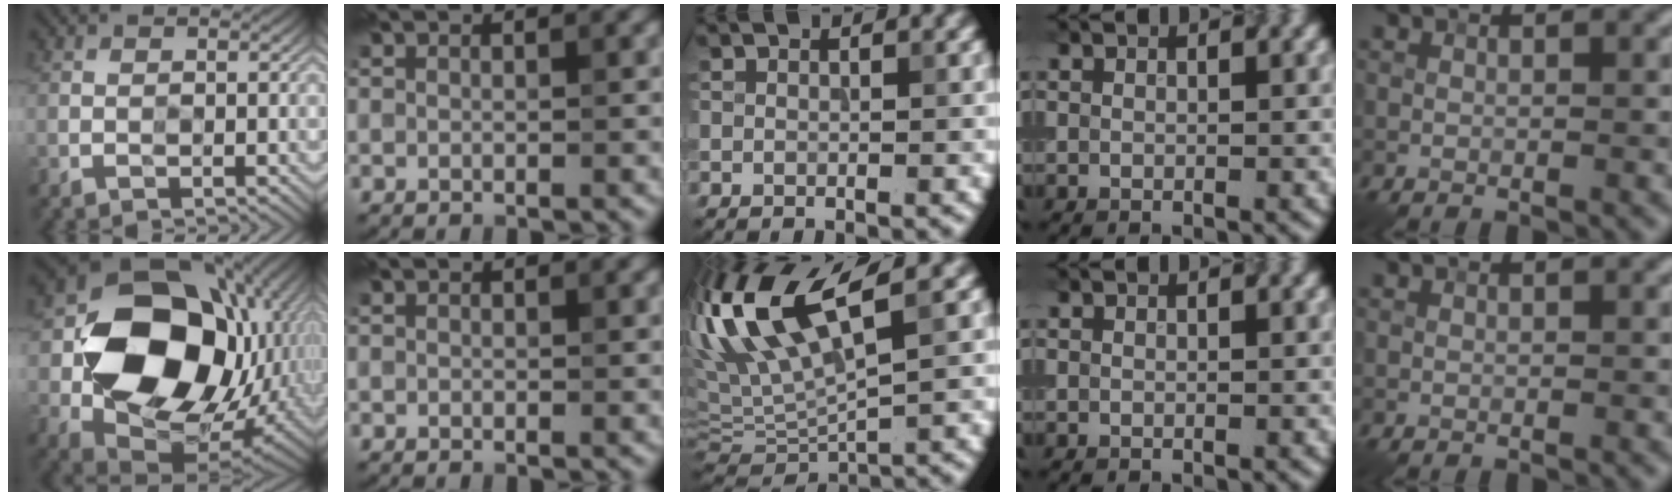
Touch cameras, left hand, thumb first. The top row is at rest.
{"thumb": {"total": 18.1, "force": [1.3, 14.2, 11.1], "torque": [-0.199, -0.039, 0.038]}, "middle": {"total": 11.0, "force": [4.2, 3.4, 9.7], "torque": [-0.208, 0.014, 0.081]}}